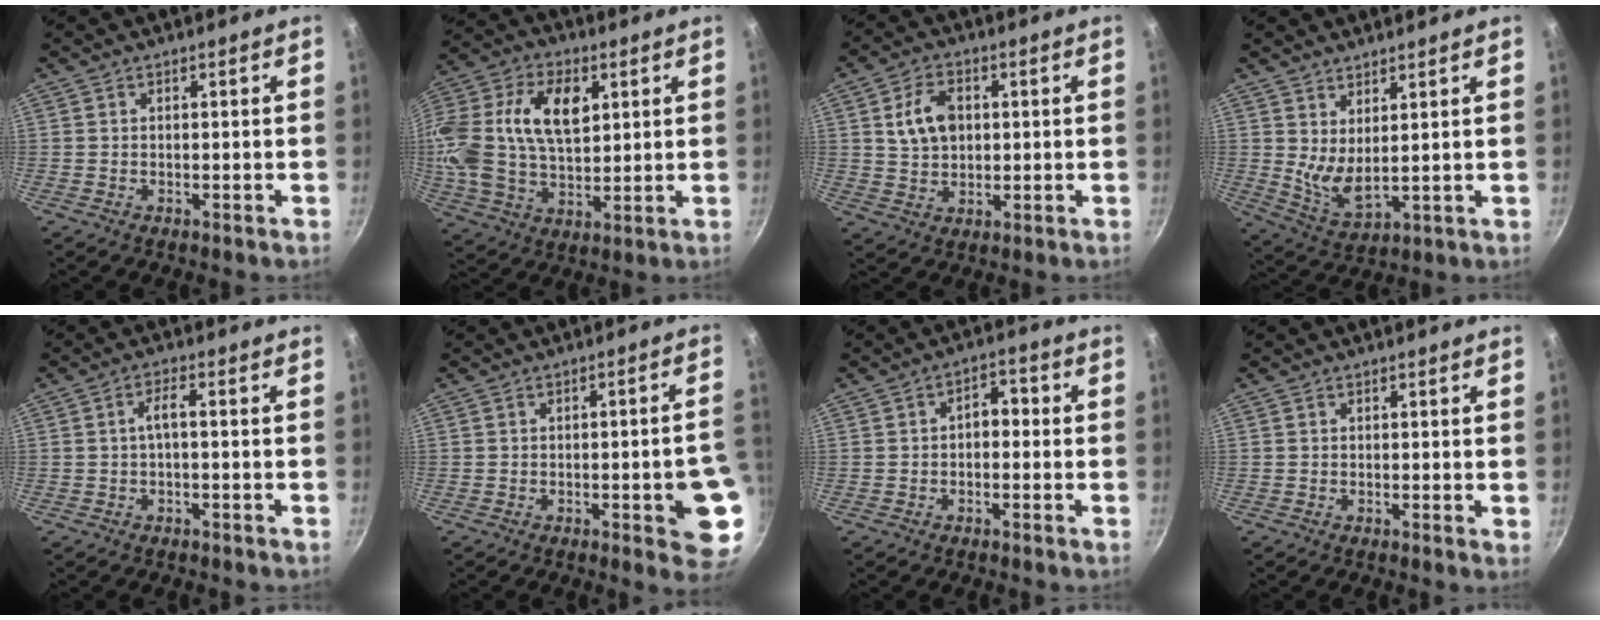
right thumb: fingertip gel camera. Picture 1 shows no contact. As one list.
[{"total": 22.1, "force": [5.2, 13.9, 16.5], "torque": [-0.340, 0.016, 0.089]}, {"total": 8.2, "force": [1.6, 5.8, 5.5], "torque": [-0.084, 0.005, 0.028]}, {"total": 6.7, "force": [3.5, 2.5, 5.2], "torque": [-0.084, -0.045, 0.069]}, {"total": 2.7, "force": [-0.4, 0.7, 2.5], "torque": [-0.057, 0.016, -0.009]}, {"total": 10.5, "force": [-2.7, 2.6, 9.8], "torque": [-0.086, 0.020, -0.029]}, {"total": 4.1, "force": [-0.2, 2.7, 3.1], "torque": [-0.021, 0.016, -0.012]}, {"total": 0.9, "force": [0.3, 0.3, 0.9], "torque": [-0.011, -0.002, 0.001]}]